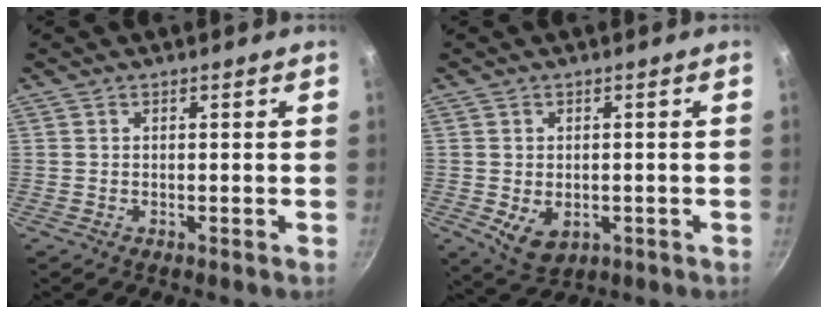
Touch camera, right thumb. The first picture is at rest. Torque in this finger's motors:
{"motor_torque": [-0.24, 0.35, 0.21, 0.57, 0.05]}